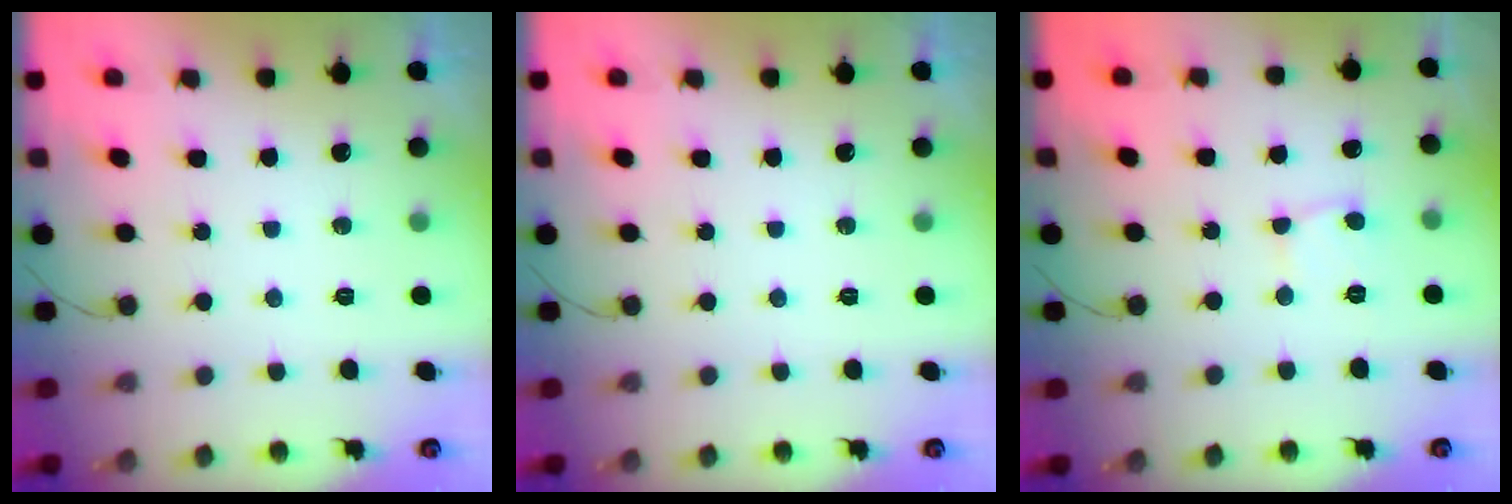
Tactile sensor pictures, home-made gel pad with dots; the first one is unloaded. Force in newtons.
{"total": 0.0}
{"total": 2.4, "press": 2.4, "slide": 0.1}